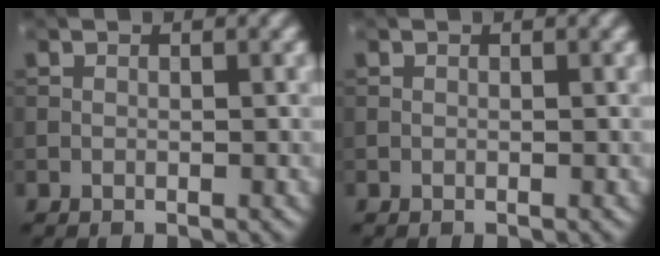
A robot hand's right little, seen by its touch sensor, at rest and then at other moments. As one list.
[{"total": 0.0}]